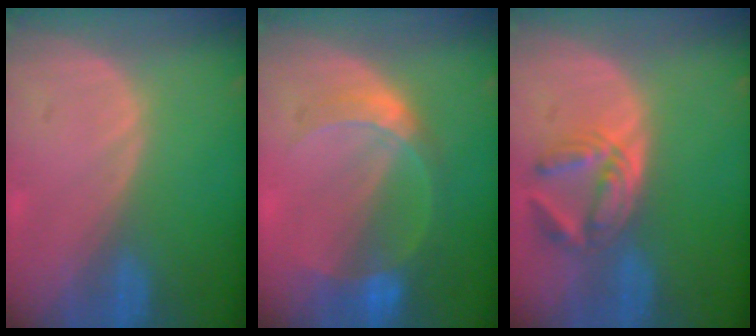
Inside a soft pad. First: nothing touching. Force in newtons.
{"total": 6.7, "press": 5.9, "slide": 3.2}
{"total": 5.5, "press": 5.3, "slide": 1.4}